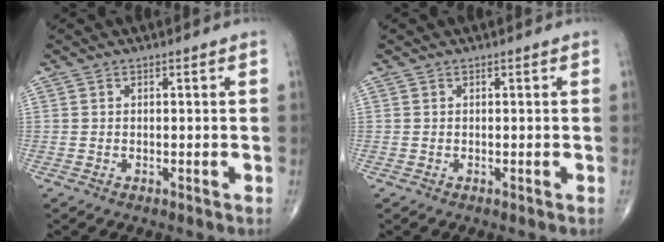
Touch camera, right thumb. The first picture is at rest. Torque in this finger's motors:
{"motor_torque": [-0.08, 0.08, 0.00, 0.00, 0.00]}